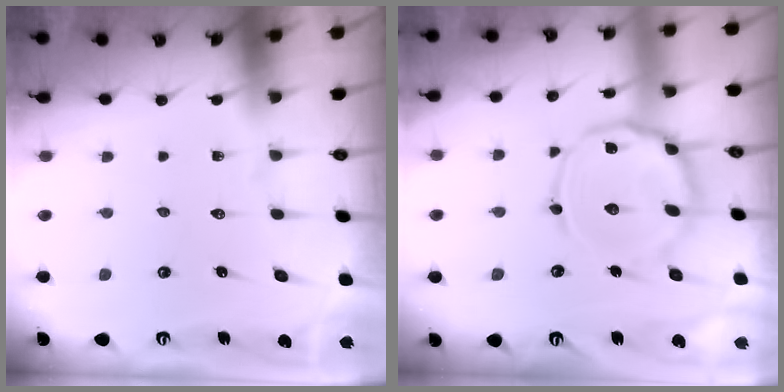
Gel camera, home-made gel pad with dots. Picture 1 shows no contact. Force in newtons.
{"total": 14.3, "press": 14.3, "slide": 1.0}